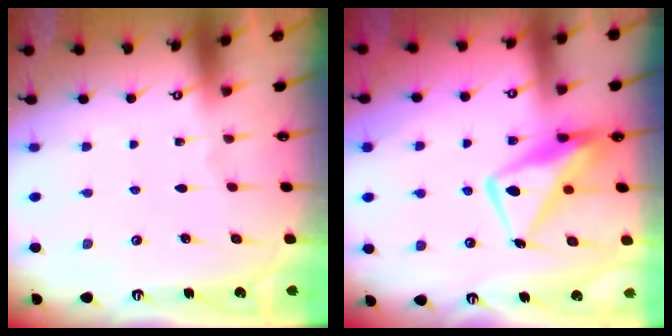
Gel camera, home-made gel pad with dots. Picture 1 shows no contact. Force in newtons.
{"total": 13.4, "press": 13.4, "slide": 1.1}